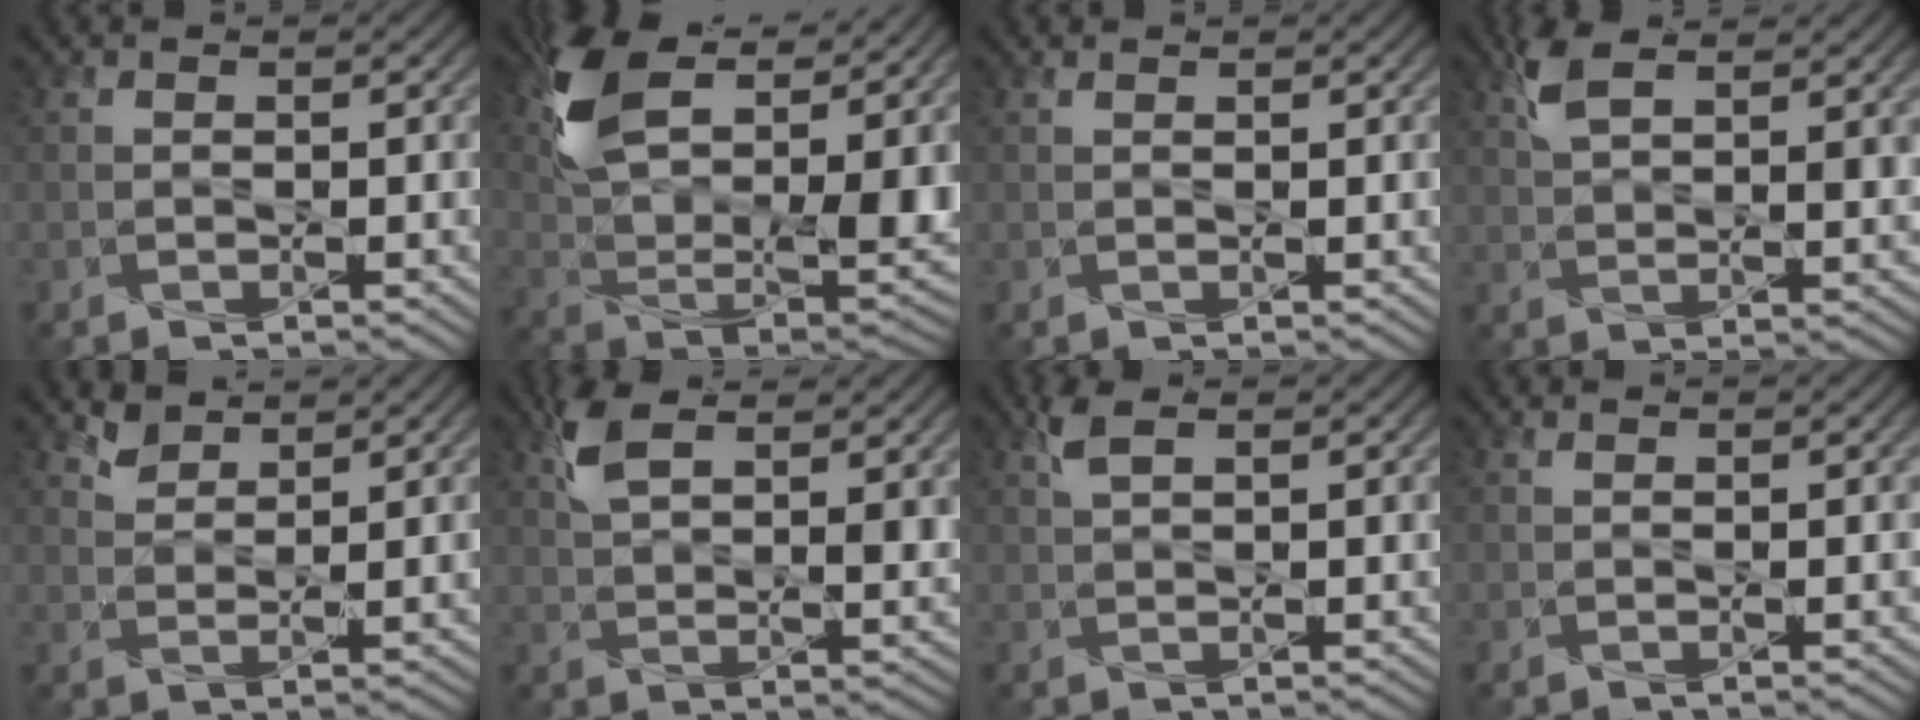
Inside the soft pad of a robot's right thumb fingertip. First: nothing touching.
{"total": 16.8, "force": [8.1, 8.1, 12.3], "torque": [-0.248, -0.001, 0.160]}
{"total": 0.6, "force": [0.5, 0.0, 0.3], "torque": [-0.006, 0.003, 0.009]}
{"total": 6.8, "force": [3.6, 2.3, 5.3], "torque": [-0.109, 0.005, 0.071]}
{"total": 3.4, "force": [2.8, 1.0, 1.7], "torque": [-0.038, -0.007, 0.062]}
{"total": 9.2, "force": [4.6, 3.5, 7.1], "torque": [-0.147, 0.003, 0.091]}
{"total": 2.9, "force": [1.8, 0.7, 2.2], "torque": [-0.051, 0.006, 0.037]}
{"total": 0.9, "force": [0.8, 0.0, 0.4], "torque": [-0.009, 0.002, 0.014]}